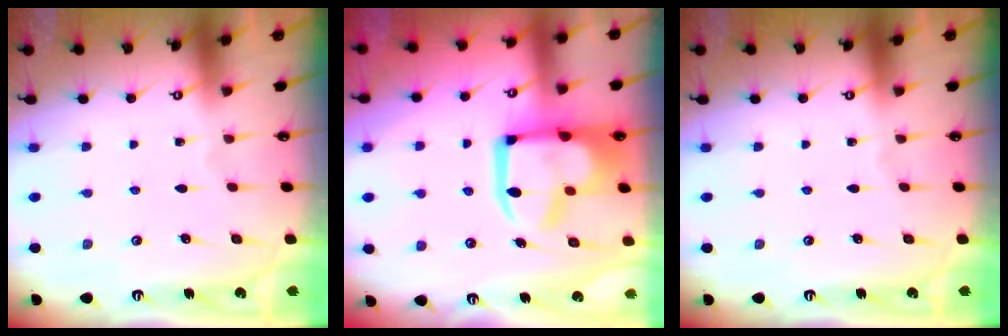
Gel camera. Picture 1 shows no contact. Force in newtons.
{"total": 15.1, "press": 15.0, "slide": 1.7}
{"total": 0.0}